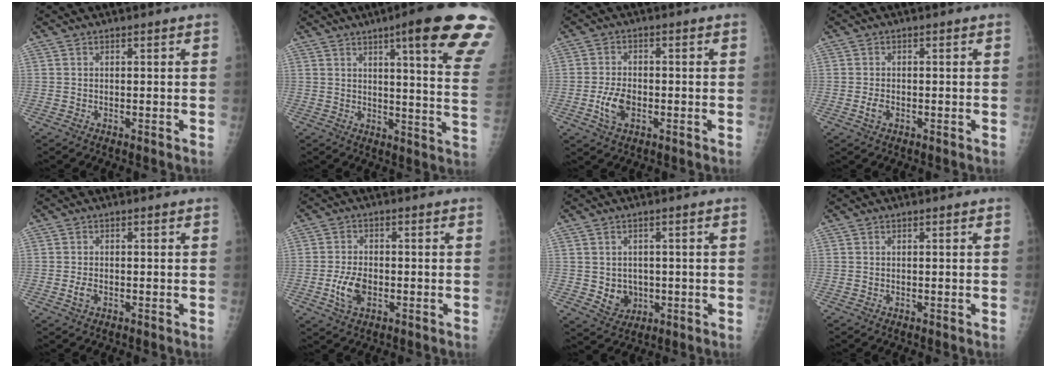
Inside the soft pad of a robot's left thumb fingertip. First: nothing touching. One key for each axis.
{"total": 20.9, "fx": 11.9, "fy": 2.5, "fz": 17.0, "tx": -0.199, "ty": -0.048, "tz": 0.139}
{"total": 5.6, "fx": -1.7, "fy": 3.4, "fz": 4.2, "tx": -0.078, "ty": 0.007, "tz": -0.030}
{"total": 1.9, "fx": -0.7, "fy": 1.2, "fz": 1.3, "tx": -0.024, "ty": 0.002, "tz": -0.013}
{"total": 2.0, "fx": -0.6, "fy": 1.3, "fz": 1.3, "tx": -0.025, "ty": 0.002, "tz": -0.012}
{"total": 6.0, "fx": -1.7, "fy": 3.7, "fz": 4.4, "tx": -0.083, "ty": 0.006, "tz": -0.029}
{"total": 5.3, "fx": -0.6, "fy": 4.7, "fz": 2.5, "tx": -0.013, "ty": 0.002, "tz": 0.004}
{"total": 0.0}